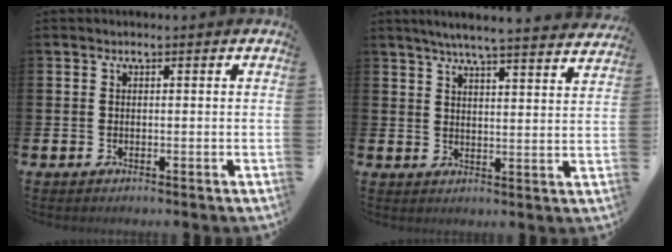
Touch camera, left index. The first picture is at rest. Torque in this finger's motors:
{"motor_torque": [0.59, -0.64, 0.21, 0.07]}